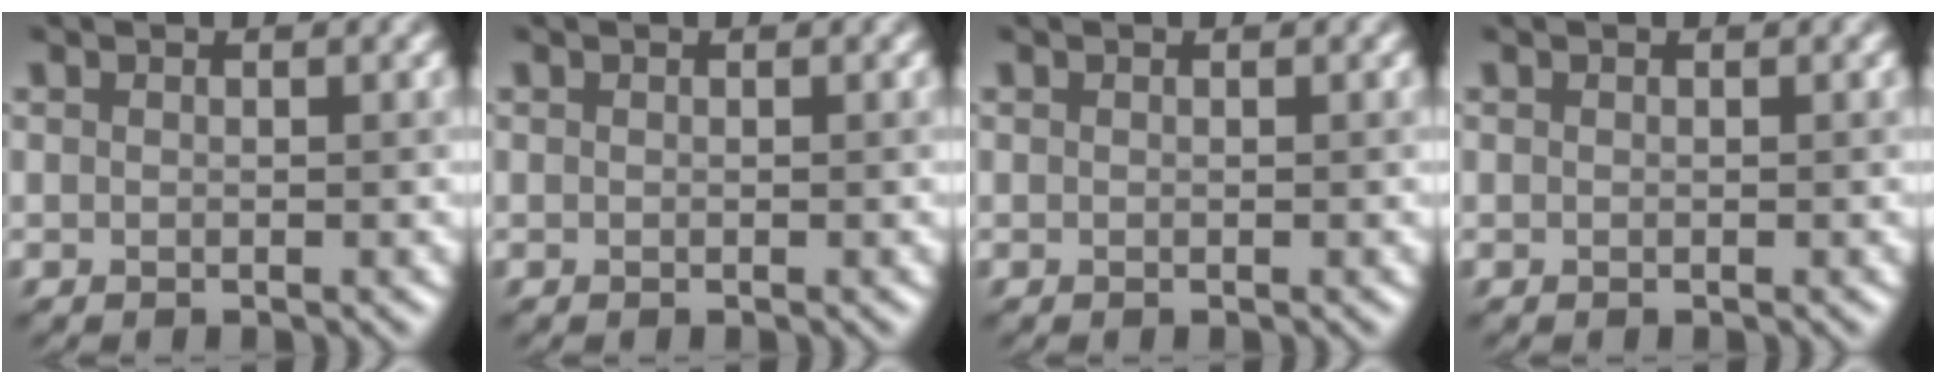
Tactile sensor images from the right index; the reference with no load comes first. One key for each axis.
{"total": 0.0}
{"total": 0.0}
{"total": 0.0}